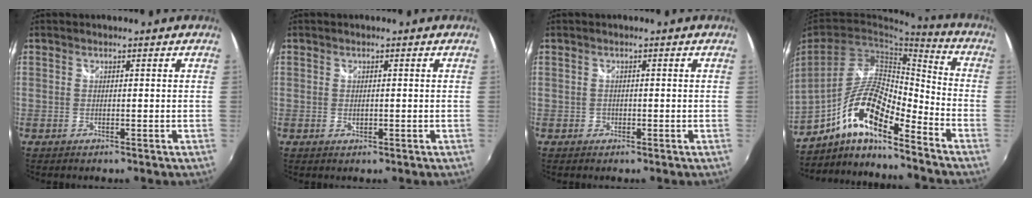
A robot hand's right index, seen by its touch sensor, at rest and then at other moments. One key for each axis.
{"total": 1.1, "fx": -0.1, "fy": 0.8, "fz": 0.8, "tx": -0.014, "ty": -0.001, "tz": -0.002}
{"total": 1.2, "fx": -0.6, "fy": 1.0, "fz": 0.2, "tx": -0.004, "ty": -0.001, "tz": -0.008}
{"total": 14.1, "fx": -8.7, "fy": 3.5, "fz": 10.5, "tx": -0.197, "ty": 0.002, "tz": -0.165}